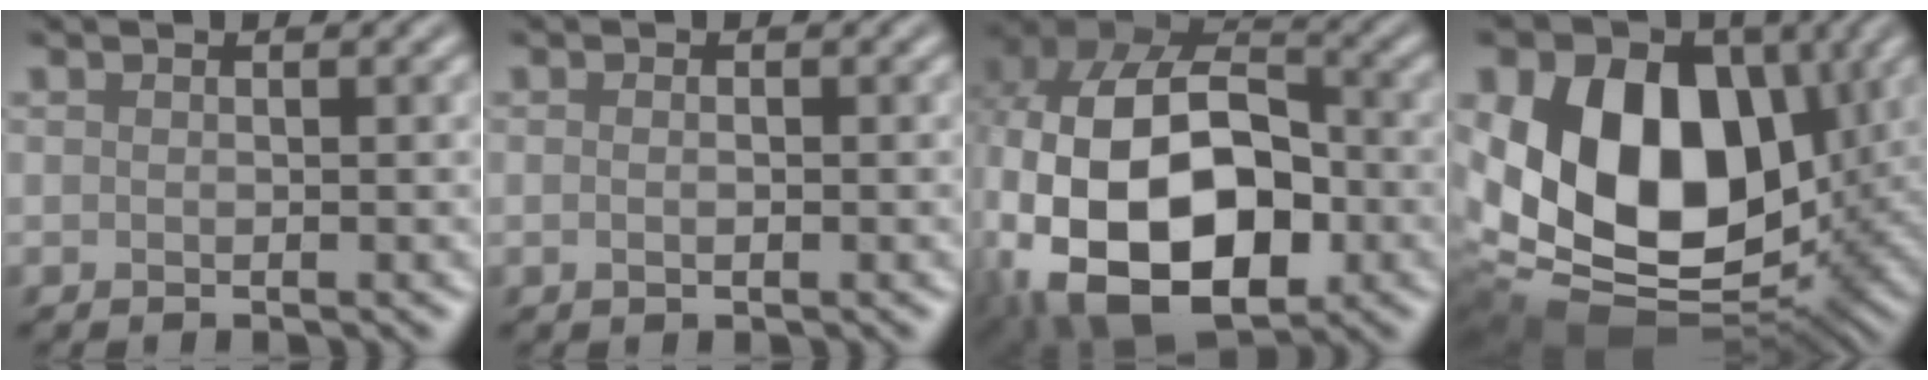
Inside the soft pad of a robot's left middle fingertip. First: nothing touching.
{"total": 0.9, "force": [0.1, 0.5, 0.8], "torque": [-0.010, -0.005, -0.003]}
{"total": 18.6, "force": [-3.7, 12.7, 13.0], "torque": [-0.238, -0.013, -0.053]}
{"total": 16.5, "force": [2.1, 11.6, 11.6], "torque": [-0.205, -0.009, 0.038]}